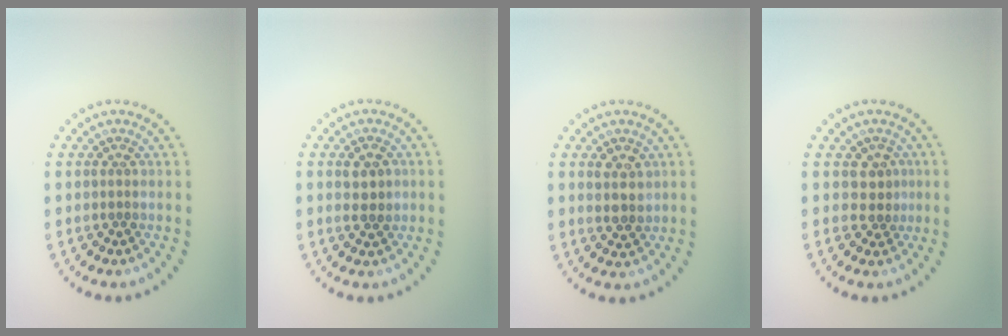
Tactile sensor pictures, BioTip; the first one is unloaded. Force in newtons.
{"total": 2.2, "press": 2.2, "slide": 0.3}
{"total": 2.2, "press": 2.1, "slide": 0.7}
{"total": 1.8, "press": 1.5, "slide": 0.9}